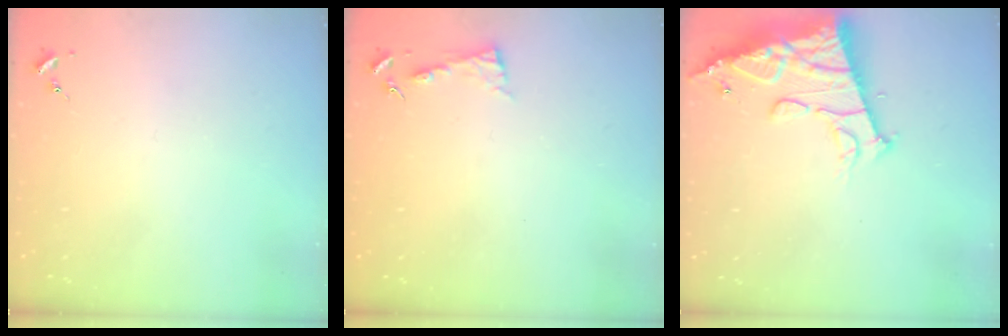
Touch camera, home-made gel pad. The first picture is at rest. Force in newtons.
{"total": 3.9, "press": 3.9, "slide": 0.4}
{"total": 16.0, "press": 15.9, "slide": 1.8}